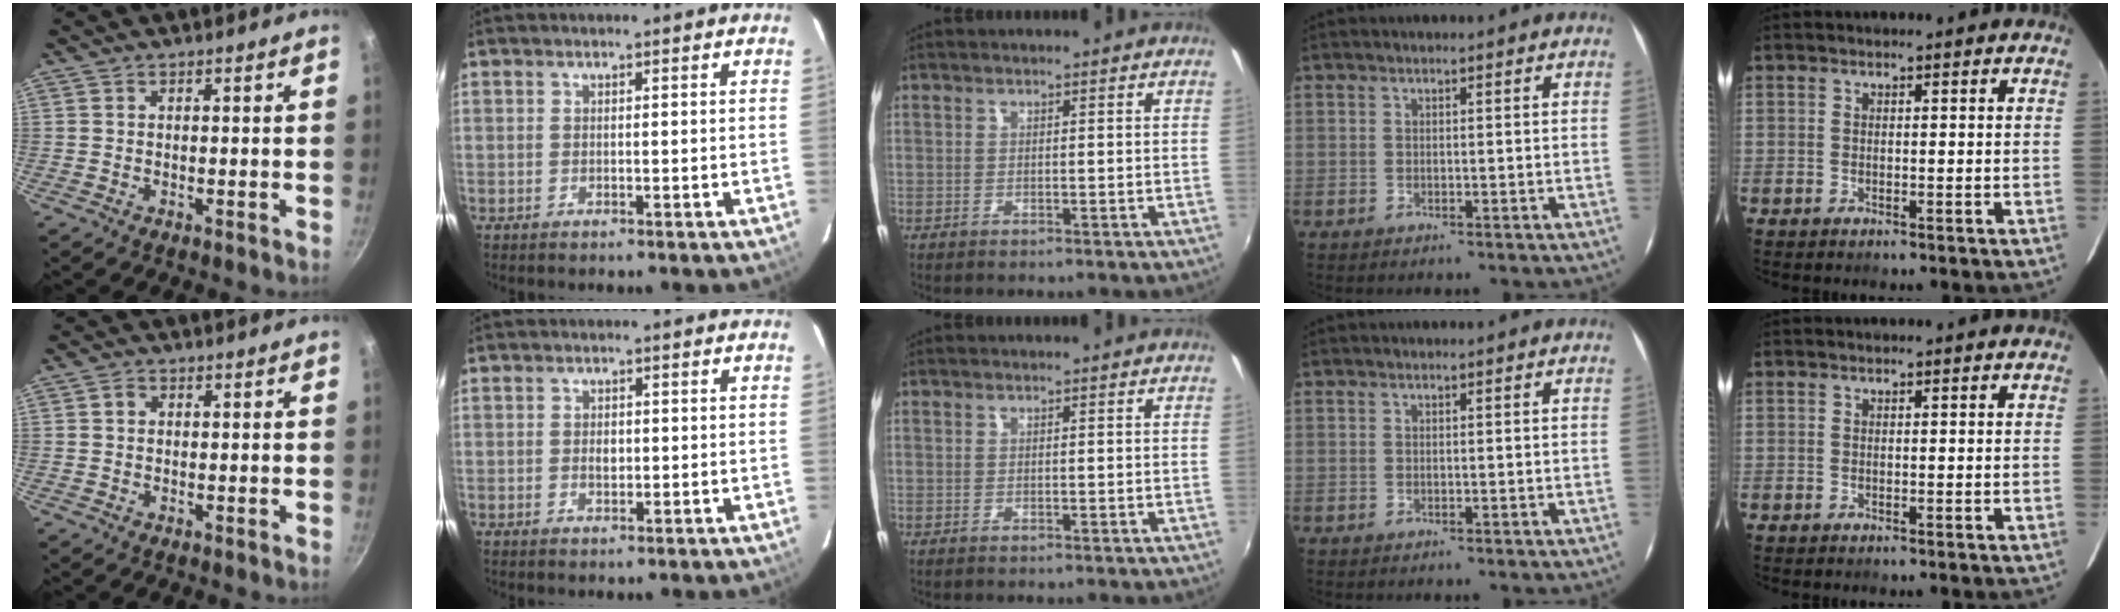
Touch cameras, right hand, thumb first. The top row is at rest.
{"thumb": {"total": 1.5, "force": [0.3, 1.2, 0.8], "torque": [-0.012, 0.004, 0.003]}, "index": {"total": 1.8, "force": [-0.1, 1.3, 1.2], "torque": [-0.019, 0.000, -0.002]}}